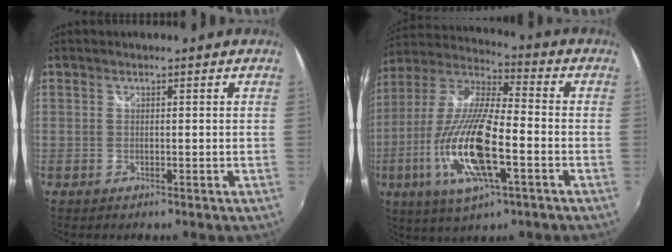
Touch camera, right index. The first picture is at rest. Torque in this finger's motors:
{"motor_torque": [2.14, 0.00, 1.05, 0.21]}